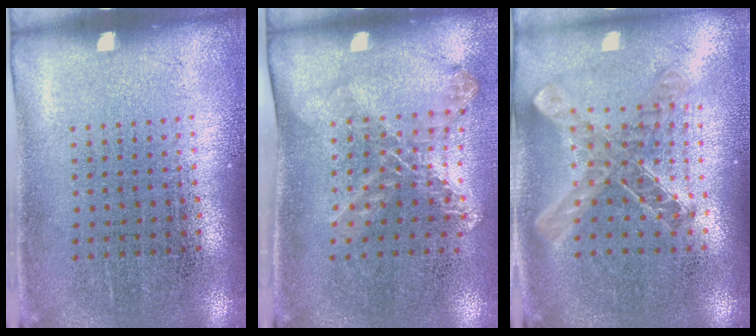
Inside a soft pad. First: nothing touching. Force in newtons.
{"total": 1.5, "press": 1.3, "slide": 0.8}
{"total": 1.1, "press": 1.0, "slide": 0.2}